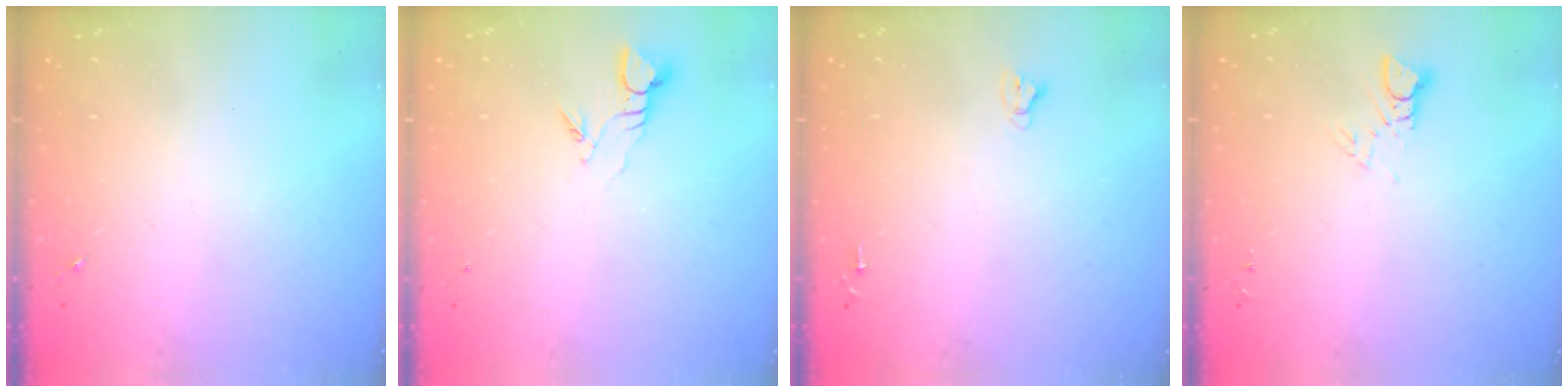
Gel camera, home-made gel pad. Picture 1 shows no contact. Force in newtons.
{"total": 3.8, "press": 3.8, "slide": 0.3}
{"total": 2.7, "press": 2.7, "slide": 0.2}
{"total": 2.9, "press": 2.9, "slide": 0.2}